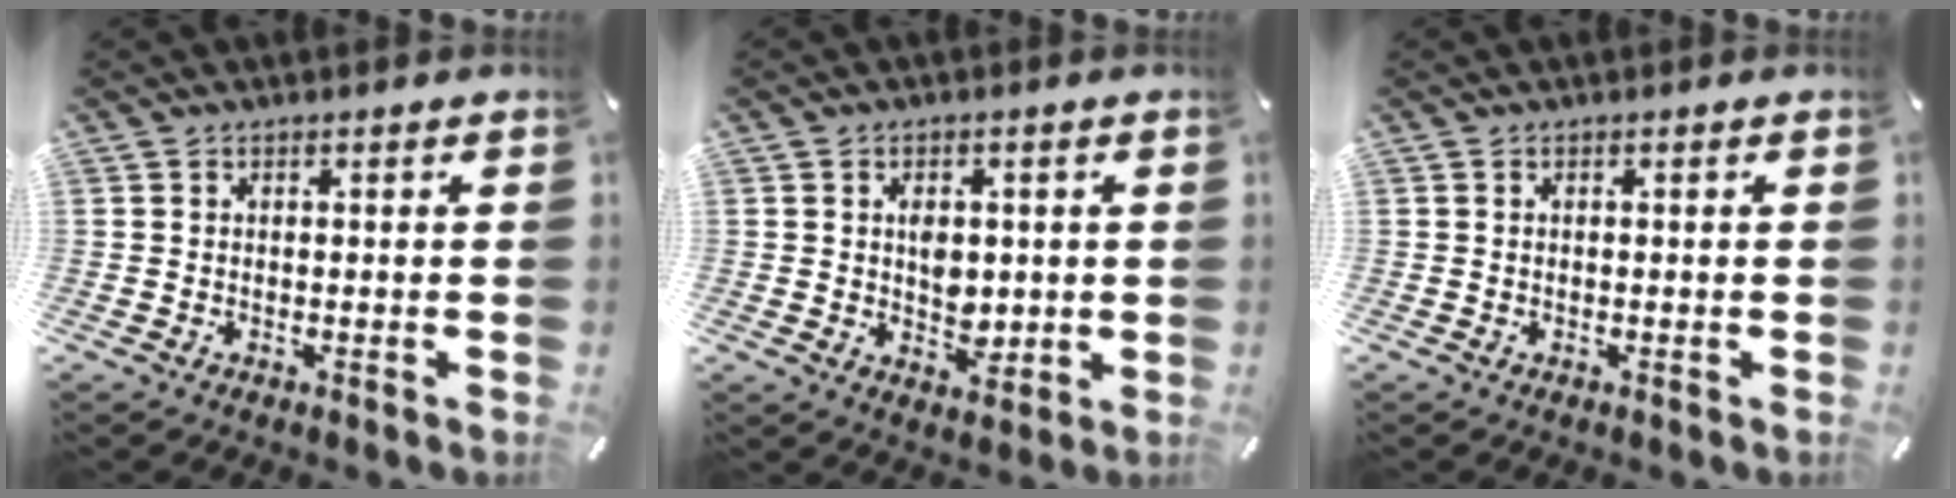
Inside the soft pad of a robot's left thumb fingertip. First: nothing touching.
{"total": 5.3, "force": [0.4, 4.4, 3.0], "torque": [-0.019, -0.005, 0.003]}
{"total": 0.0}